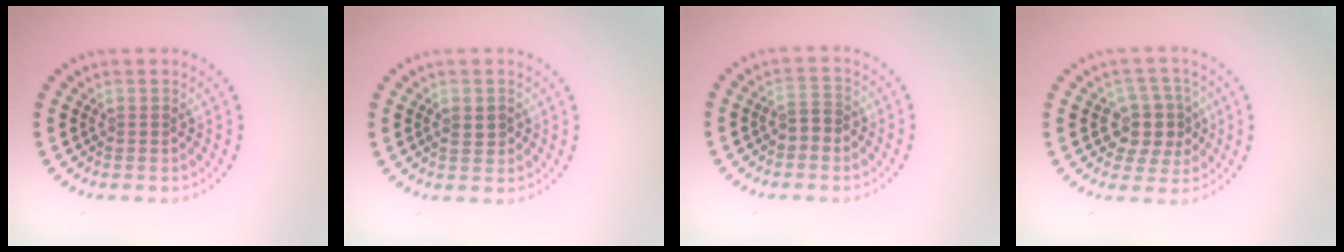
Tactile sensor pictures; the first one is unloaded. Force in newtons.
{"total": 1.3, "press": 1.3, "slide": 0.0}
{"total": 1.9, "press": 1.8, "slide": 0.6}
{"total": 4.0, "press": 3.8, "slide": 1.4}